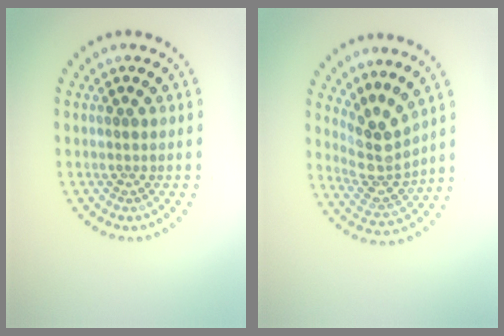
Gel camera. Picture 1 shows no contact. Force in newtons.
{"total": 3.7, "press": 2.7, "slide": 2.5}